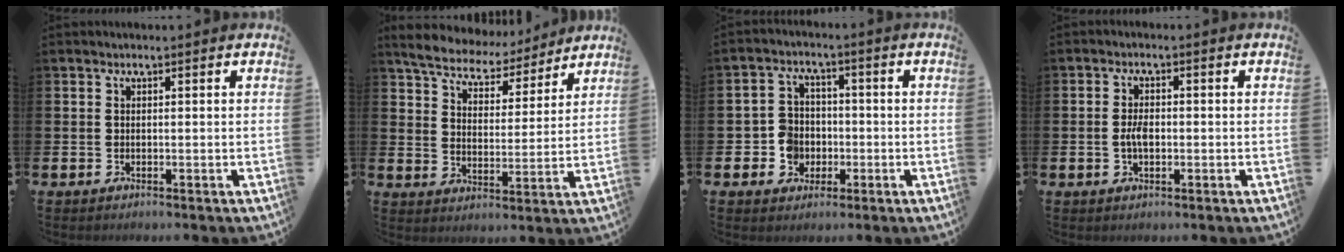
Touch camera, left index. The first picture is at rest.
{"total": 6.9, "force": [6.5, 1.7, 1.4], "torque": [-0.054, -0.047, 0.112]}
{"total": 5.2, "force": [-1.2, 4.8, 1.3], "torque": [-0.039, 0.012, -0.025]}
{"total": 2.6, "force": [-0.3, 1.5, 2.1], "torque": [-0.036, 0.004, -0.008]}